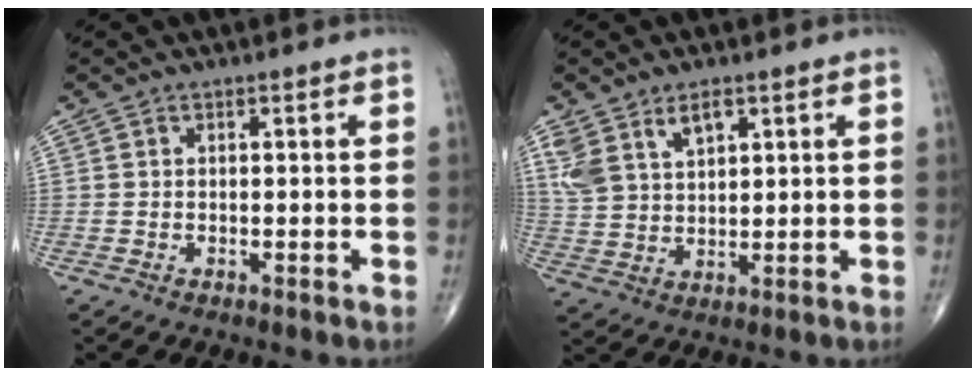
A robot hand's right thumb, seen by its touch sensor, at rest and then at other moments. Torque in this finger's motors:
{"motor_torque": [-0.27, 0.48, 0.32, 0.34, 0.08]}